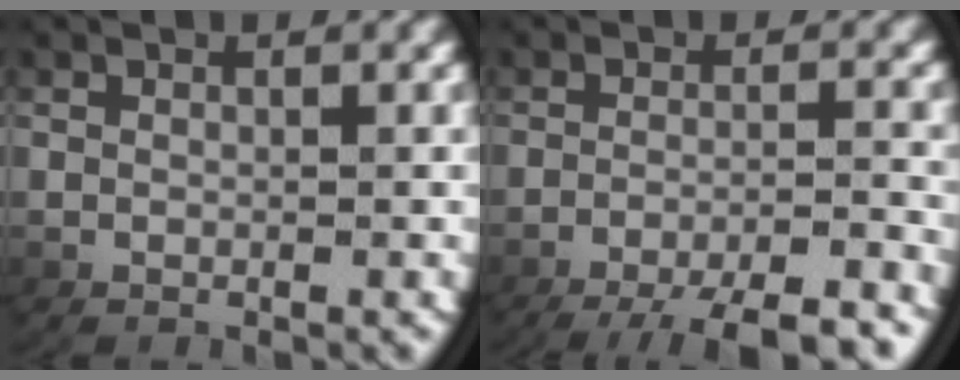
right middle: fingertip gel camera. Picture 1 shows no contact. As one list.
[{"total": 8.5, "force": [-6.9, 2.4, 4.3], "torque": [-0.060, -0.016, -0.099]}]